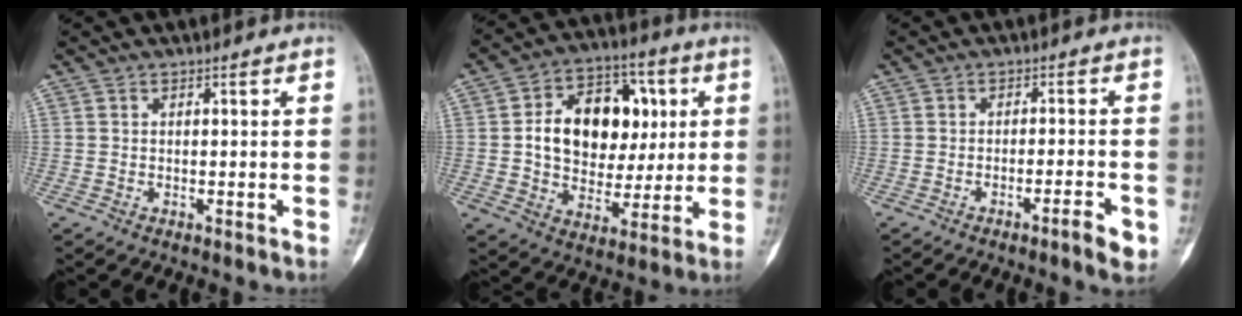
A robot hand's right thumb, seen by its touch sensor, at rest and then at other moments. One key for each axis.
{"total": 18.3, "fx": 2.7, "fy": 13.3, "fz": 12.3, "tx": -0.147, "ty": 0.017, "tz": 0.044}
{"total": 4.5, "fx": -2.3, "fy": 0.7, "fz": 3.8, "tx": -0.054, "ty": 0.011, "tz": -0.035}